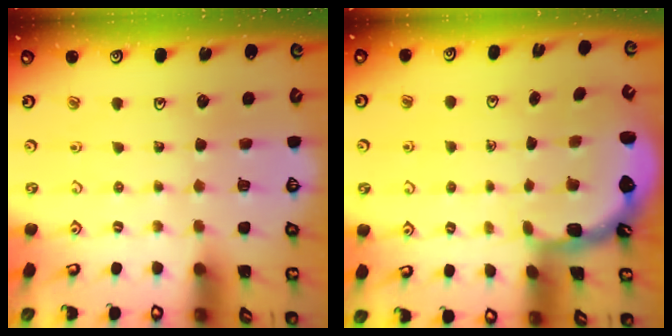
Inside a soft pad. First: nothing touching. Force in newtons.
{"total": 2.4, "press": 1.7, "slide": 1.8}